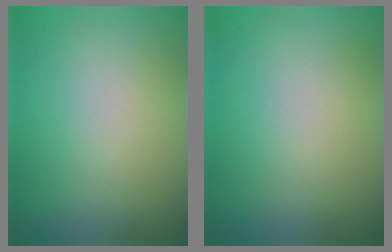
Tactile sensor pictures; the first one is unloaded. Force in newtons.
{"total": 0.0}